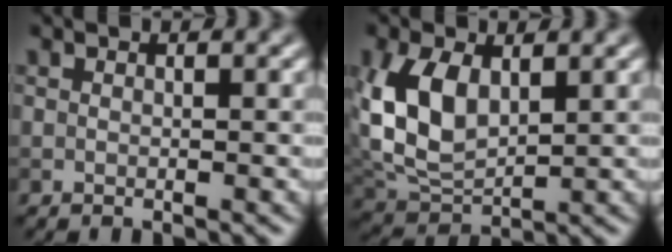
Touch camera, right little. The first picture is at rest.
{"total": 6.6, "force": [1.1, 3.9, 5.2], "torque": [-0.123, 0.001, 0.025]}